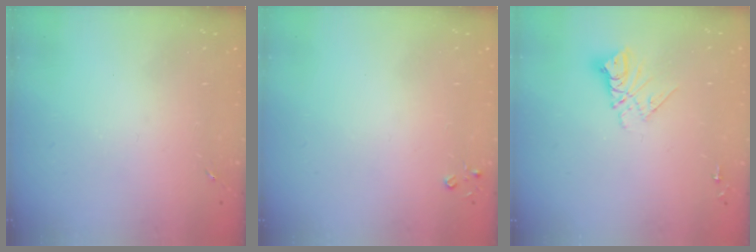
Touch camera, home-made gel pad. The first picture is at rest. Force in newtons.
{"total": 2.3, "press": 2.3, "slide": 0.3}
{"total": 10.4, "press": 10.4, "slide": 0.9}